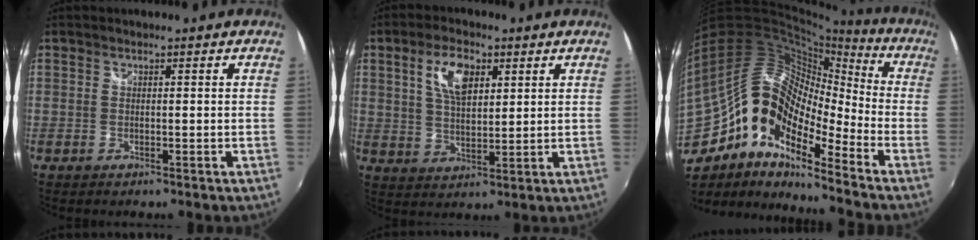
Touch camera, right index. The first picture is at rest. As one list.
[{"total": 8.1, "force": [3.3, 3.9, 6.2], "torque": [-0.118, 0.012, 0.062]}, {"total": 19.5, "force": [-8.9, 9.3, 14.5], "torque": [-0.247, -0.012, -0.181]}]